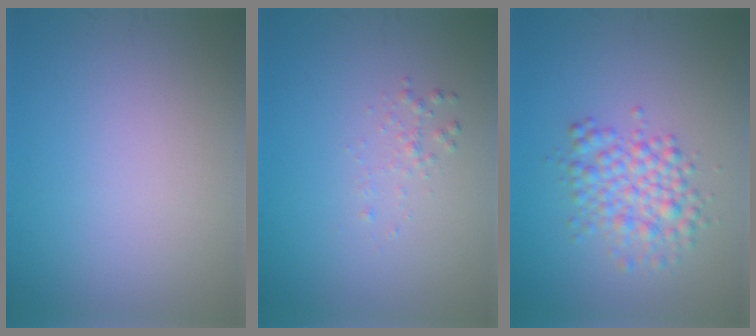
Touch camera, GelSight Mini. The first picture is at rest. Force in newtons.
{"total": 0.9, "press": 0.9, "slide": 0.0}
{"total": 3.8, "press": 3.8, "slide": 0.0}